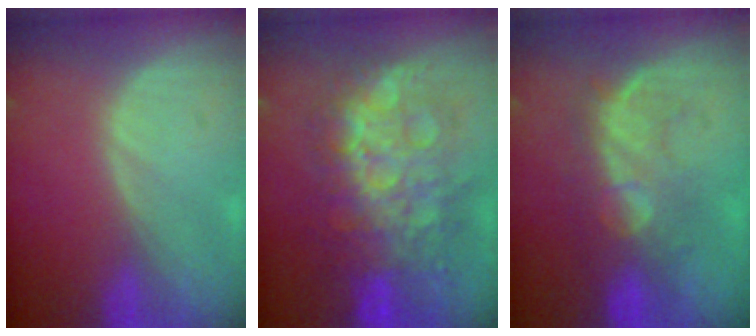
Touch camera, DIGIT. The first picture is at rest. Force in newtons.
{"total": 12.2, "press": 12.2, "slide": 1.3}
{"total": 7.9, "press": 7.7, "slide": 1.3}